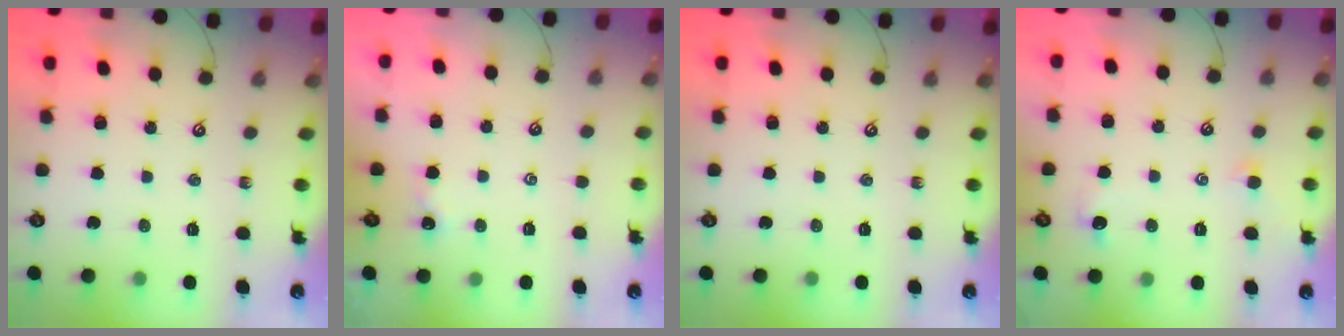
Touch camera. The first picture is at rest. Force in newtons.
{"total": 2.0, "press": 2.0, "slide": 0.2}
{"total": 0.0}
{"total": 1.0, "press": 0.7, "slide": 0.7}